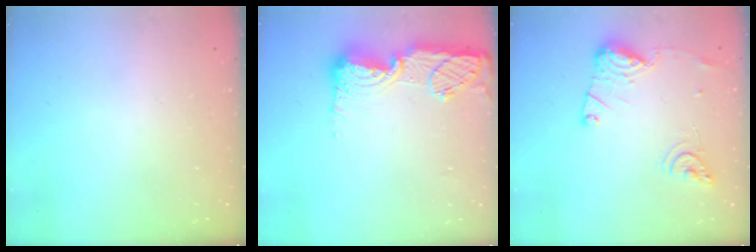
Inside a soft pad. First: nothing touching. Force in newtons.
{"total": 15.4, "press": 15.4, "slide": 1.2}
{"total": 12.9, "press": 12.8, "slide": 1.5}